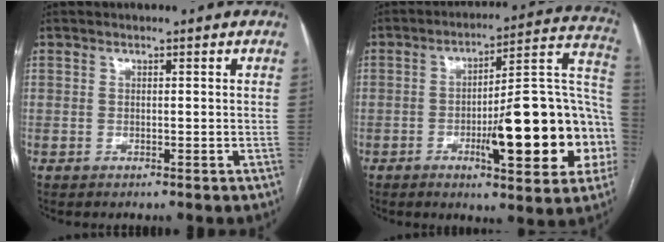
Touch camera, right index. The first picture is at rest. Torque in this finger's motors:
{"motor_torque": [1.98, -0.16, 0.93, 0.18]}